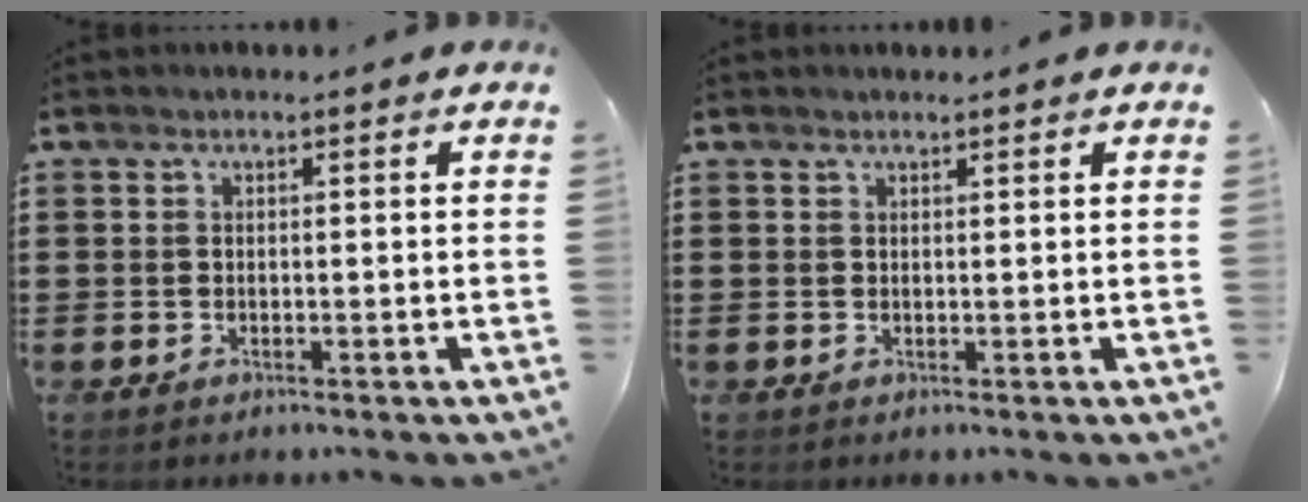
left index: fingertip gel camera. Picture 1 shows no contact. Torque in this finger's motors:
{"motor_torque": [0.29, -0.11, 0.00, -0.01]}